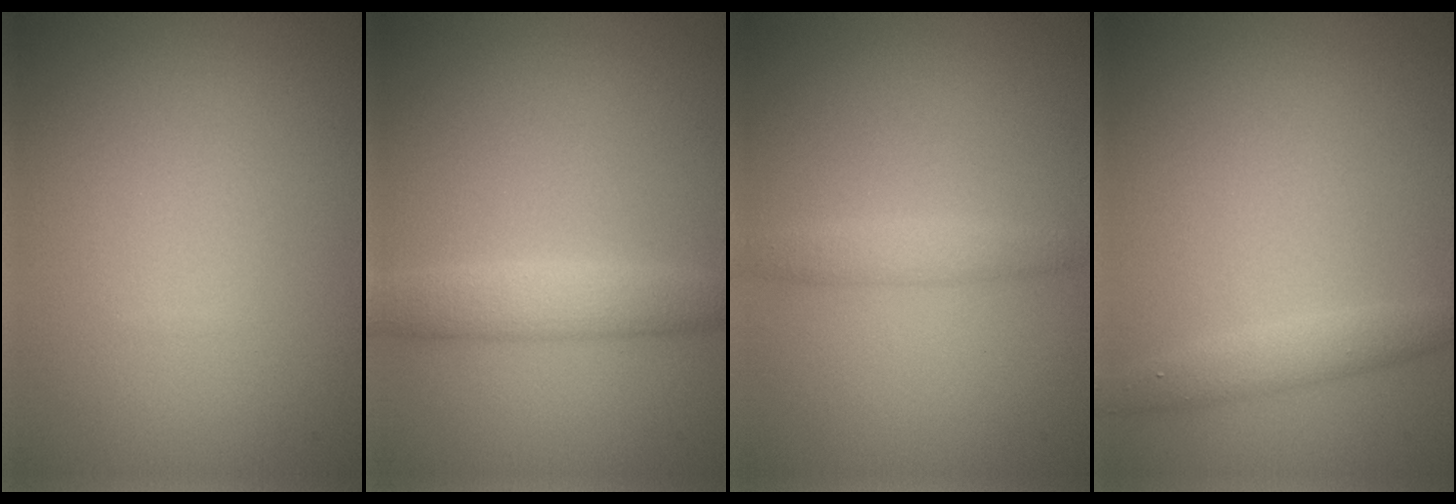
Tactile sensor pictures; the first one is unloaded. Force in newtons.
{"total": 2.9, "press": 2.9, "slide": 0.2}
{"total": 1.6, "press": 1.6, "slide": 0.0}
{"total": 1.8, "press": 1.8, "slide": 0.1}